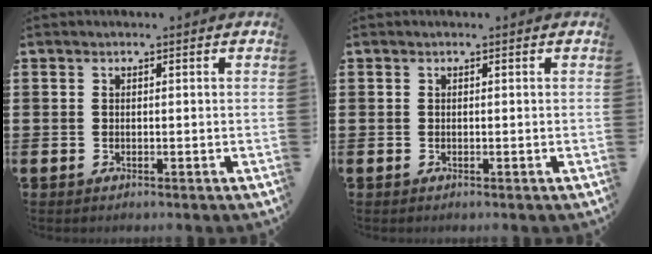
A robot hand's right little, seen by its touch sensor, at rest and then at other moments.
{"total": 0.0}